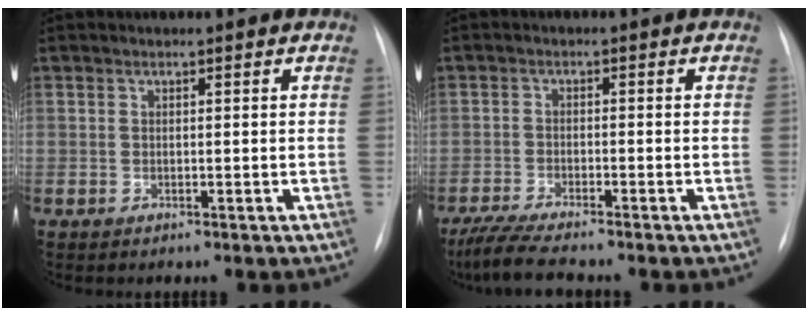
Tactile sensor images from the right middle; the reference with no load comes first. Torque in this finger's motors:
{"motor_torque": [0.46, -0.48, 0.07, 0.02]}